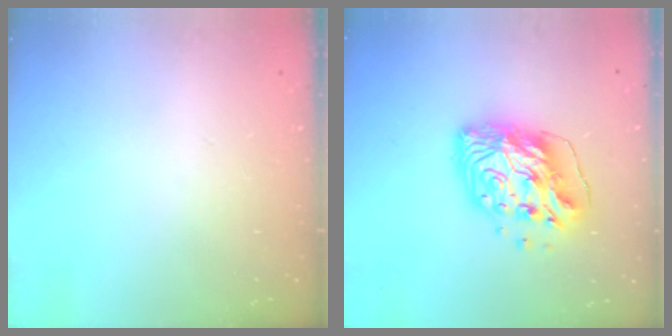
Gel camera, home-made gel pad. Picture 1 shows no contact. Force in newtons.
{"total": 14.8, "press": 14.7, "slide": 1.7}